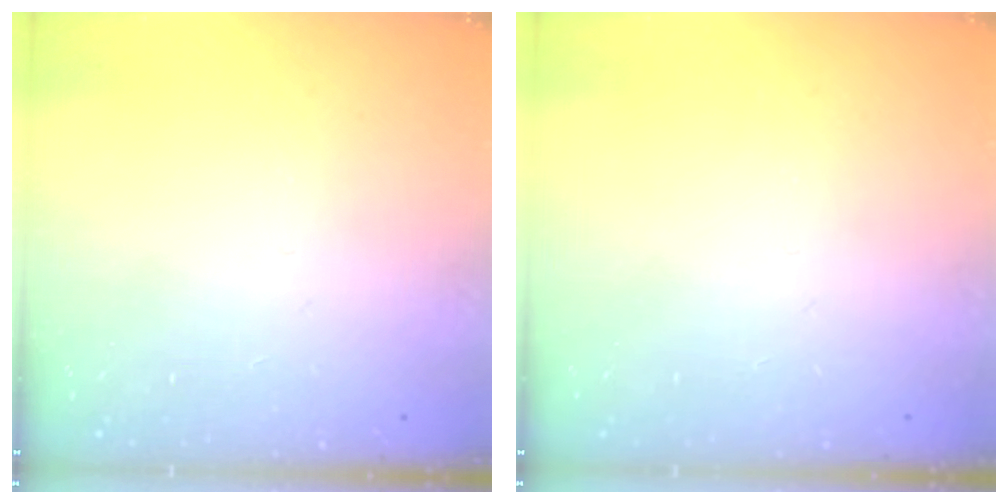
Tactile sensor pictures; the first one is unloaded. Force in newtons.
{"total": 0.0}